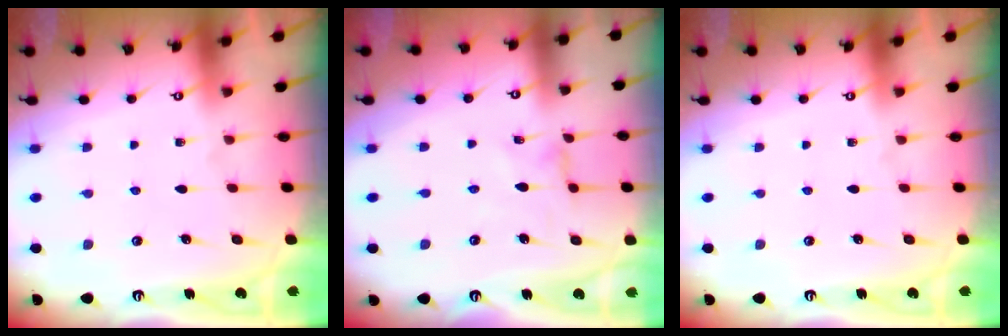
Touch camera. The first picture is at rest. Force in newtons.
{"total": 0.0}
{"total": 0.0}